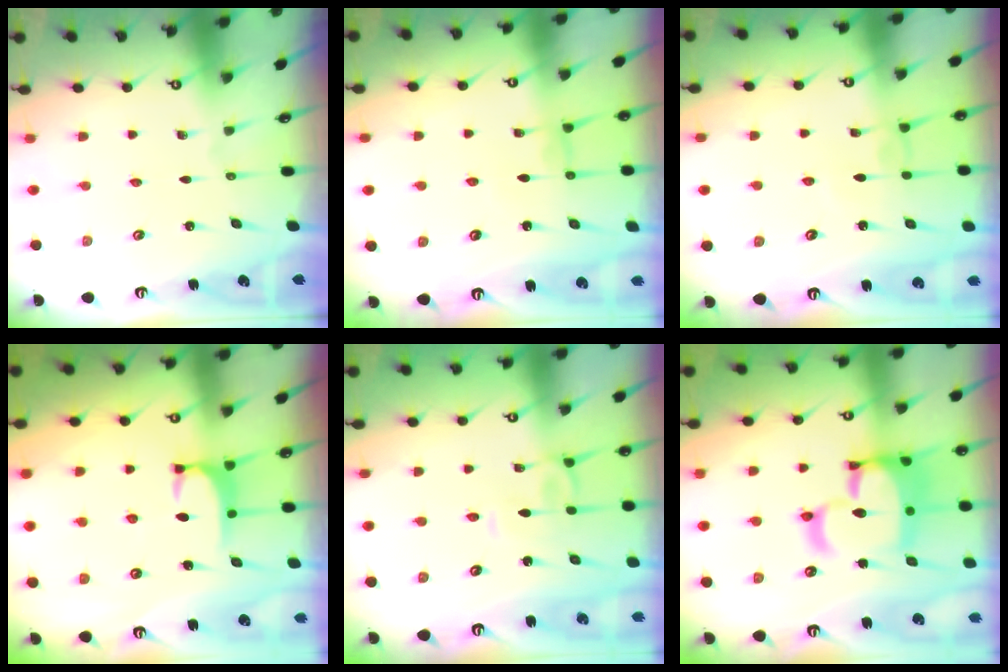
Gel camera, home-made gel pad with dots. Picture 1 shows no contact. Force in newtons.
{"total": 0.7, "press": 0.3, "slide": 0.6}
{"total": 2.4, "press": 2.4, "slide": 0.2}
{"total": 1.8, "press": 1.7, "slide": 0.5}
{"total": 2.7, "press": 2.7, "slide": 0.2}
{"total": 16.7, "press": 16.6, "slide": 1.7}